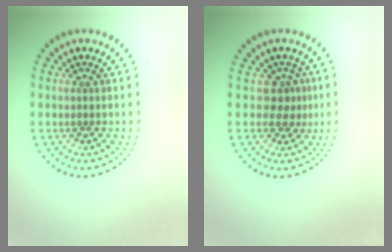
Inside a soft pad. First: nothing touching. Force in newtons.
{"total": 2.3, "press": 1.5, "slide": 1.7}